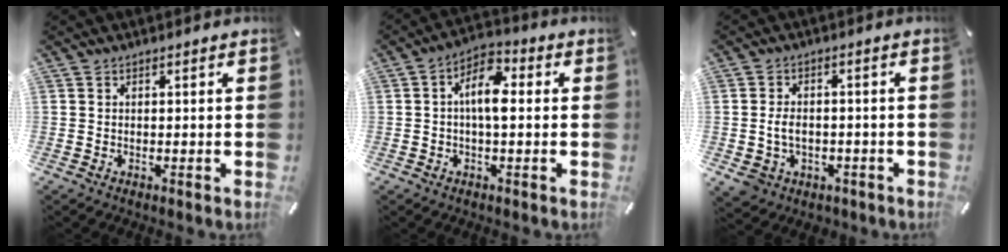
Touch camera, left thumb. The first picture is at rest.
{"total": 8.0, "force": [0.3, 3.8, 7.0], "torque": [-0.128, 0.014, 0.002]}
{"total": 6.2, "force": [-1.0, 5.2, 3.3], "torque": [-0.076, 0.004, -0.018]}